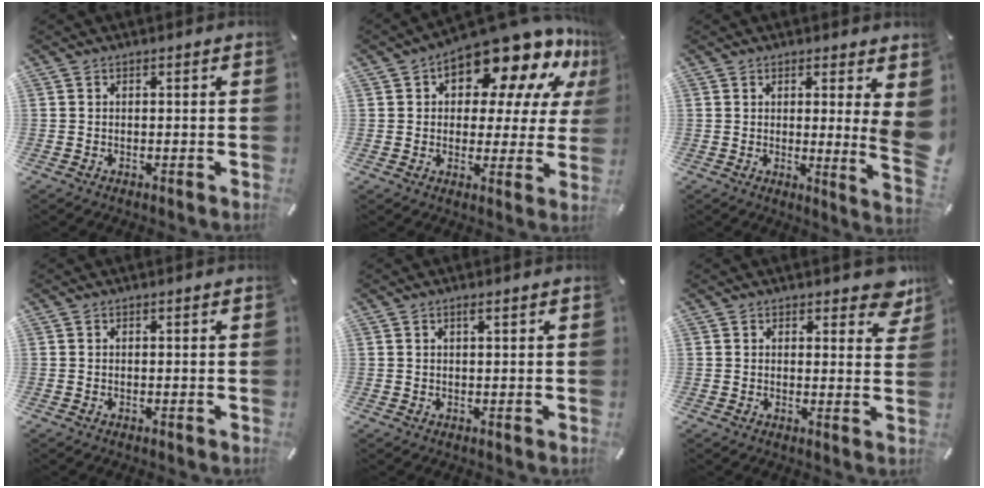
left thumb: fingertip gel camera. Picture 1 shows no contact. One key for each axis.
{"total": 16.6, "fx": 11.4, "fy": 7.6, "fz": 9.3, "tx": -0.142, "ty": -0.087, "tz": 0.193}
{"total": 8.2, "fx": 1.8, "fy": 0.1, "fz": 8.0, "tx": -0.109, "ty": -0.040, "tz": 0.029}
{"total": 0.0}
{"total": 0.9, "fx": 0.6, "fy": 0.2, "fz": 0.7, "tx": -0.015, "ty": 0.000, "tz": 0.010}
{"total": 5.1, "fx": 3.6, "fy": 2.8, "fz": 2.4, "tx": -0.017, "ty": -0.019, "tz": 0.059}